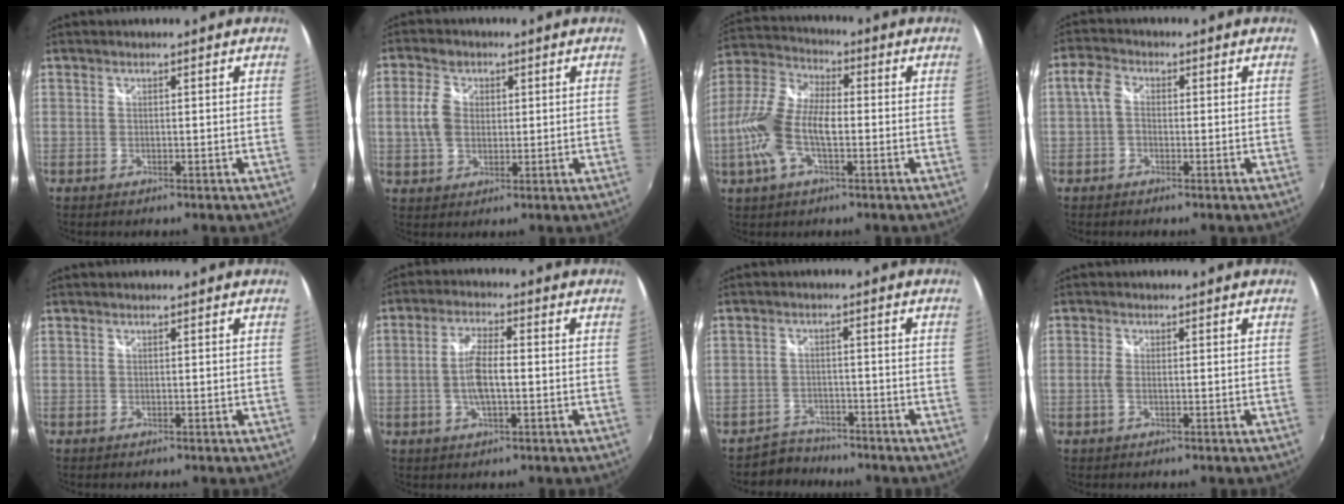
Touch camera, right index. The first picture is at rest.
{"total": 5.9, "force": [0.6, 4.4, 3.9], "torque": [-0.082, 0.012, 0.014]}
{"total": 13.3, "force": [-2.9, 5.8, 11.6], "torque": [-0.254, 0.005, -0.062]}
{"total": 3.1, "force": [-0.9, 2.2, 2.0], "torque": [-0.042, 0.010, -0.021]}
{"total": 0.0}
{"total": 6.5, "force": [-0.9, 1.8, 6.1], "torque": [-0.120, 0.004, -0.019]}
{"total": 4.4, "force": [-3.8, 2.2, -0.5], "torque": [-0.005, 0.013, -0.067]}
{"total": 1.8, "force": [-0.4, 0.8, 1.5], "torque": [-0.037, -0.001, -0.010]}